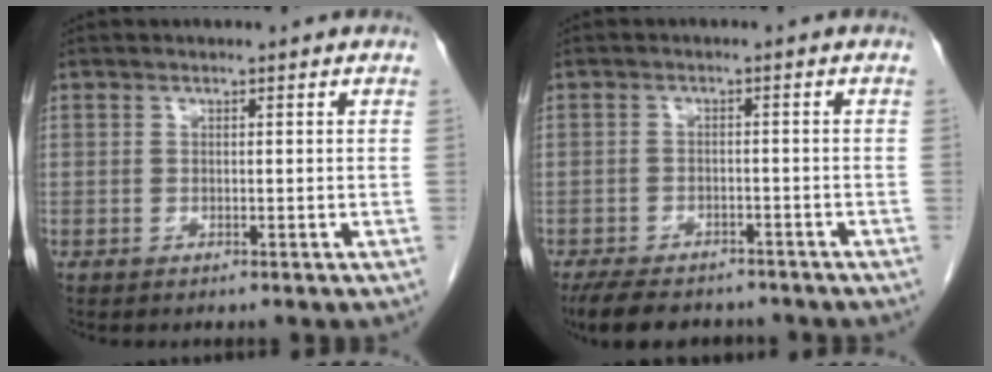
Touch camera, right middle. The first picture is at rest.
{"total": 10.3, "force": [-8.6, 3.9, 4.1], "torque": [-0.077, -0.011, -0.122]}